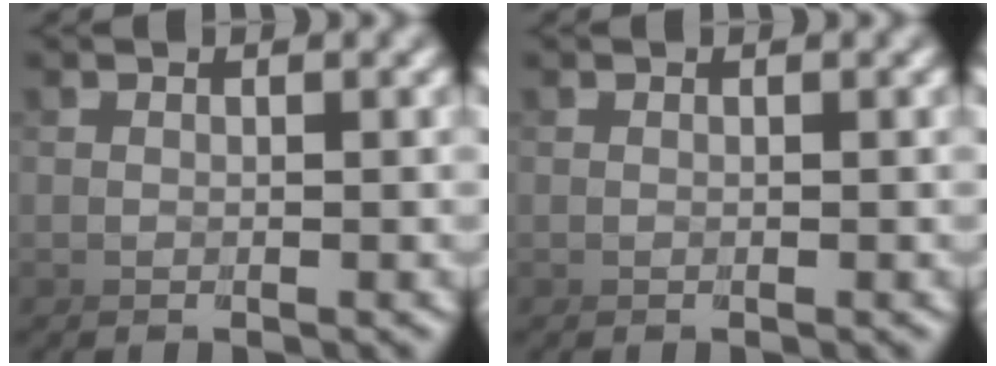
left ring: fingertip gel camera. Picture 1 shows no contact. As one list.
[{"total": 0.0}]